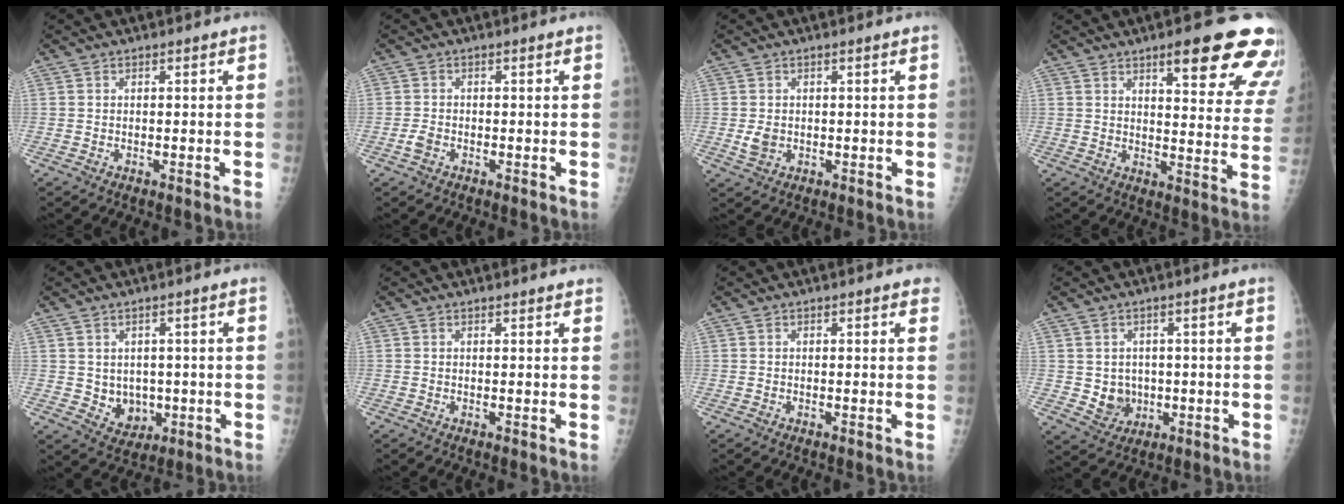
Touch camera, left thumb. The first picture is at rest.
{"total": 1.7, "force": [-0.7, 1.1, 1.2], "torque": [-0.027, 0.005, -0.014]}
{"total": 2.5, "force": [0.0, 1.8, 1.7], "torque": [-0.029, -0.002, 0.007]}
{"total": 19.4, "force": [12.2, 4.9, 14.3], "torque": [-0.146, -0.052, 0.147]}
{"total": 5.2, "force": [-0.1, 4.4, 2.8], "torque": [-0.018, -0.005, 0.016]}
{"total": 1.1, "force": [1.1, 0.2, 0.3], "torque": [-0.002, -0.002, 0.014]}
{"total": 1.3, "force": [0.9, 0.4, 0.9], "torque": [-0.008, 0.001, 0.007]}
{"total": 4.9, "force": [-0.1, 4.3, 2.2], "torque": [-0.013, 0.000, 0.010]}